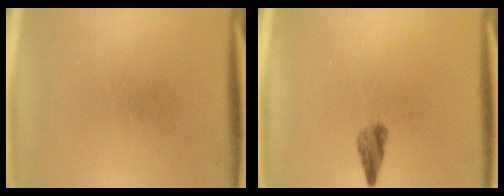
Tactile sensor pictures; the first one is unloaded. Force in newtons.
{"total": 2.2}